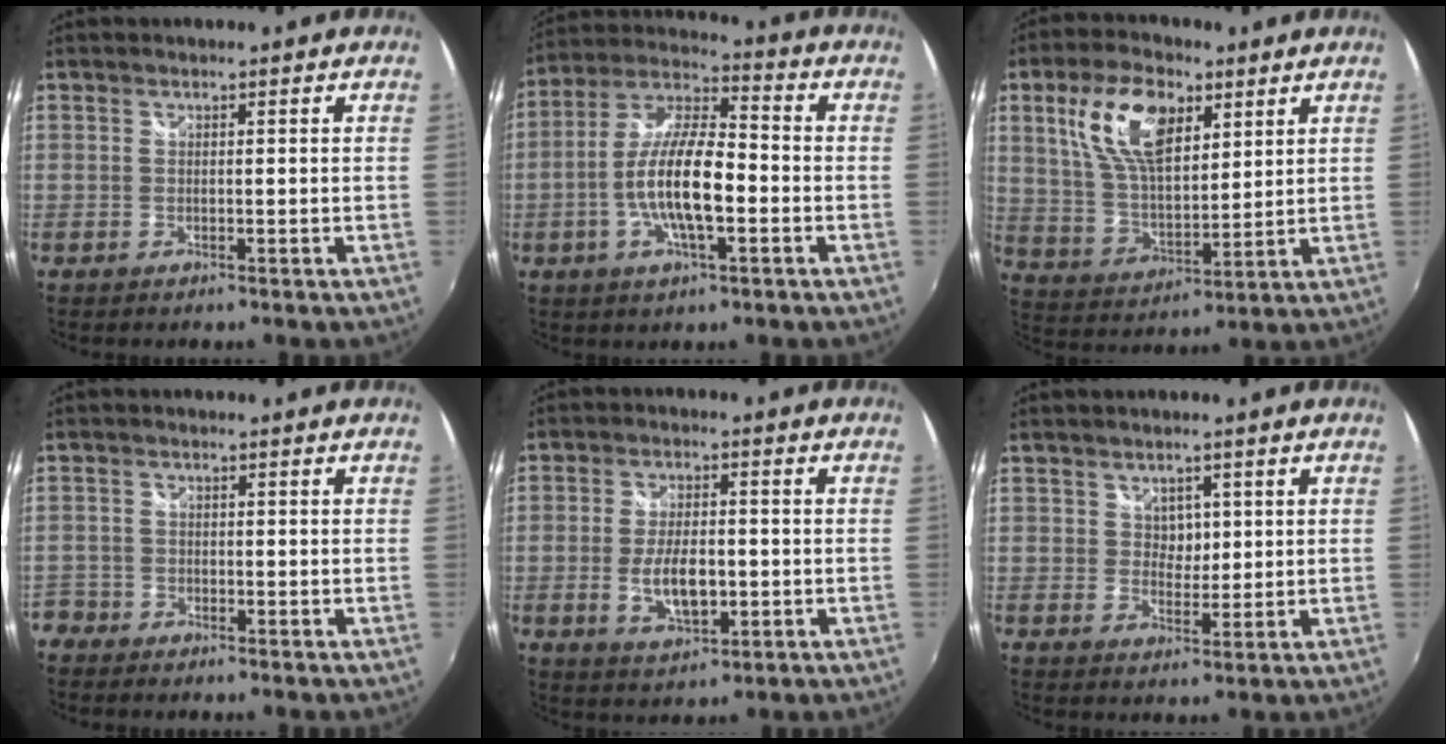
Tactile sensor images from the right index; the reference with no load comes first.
{"total": 13.9, "force": [-3.2, 4.3, 12.9], "torque": [-0.256, 0.002, -0.065]}
{"total": 14.8, "force": [6.6, 7.2, 11.1], "torque": [-0.215, 0.018, 0.131]}
{"total": 3.6, "force": [-2.6, 2.4, 0.1], "torque": [-0.019, 0.001, -0.059]}
{"total": 8.2, "force": [-1.5, 3.8, 7.1], "torque": [-0.140, -0.006, -0.023]}
{"total": 3.0, "force": [1.1, 2.5, 1.2], "torque": [-0.012, 0.004, 0.021]}